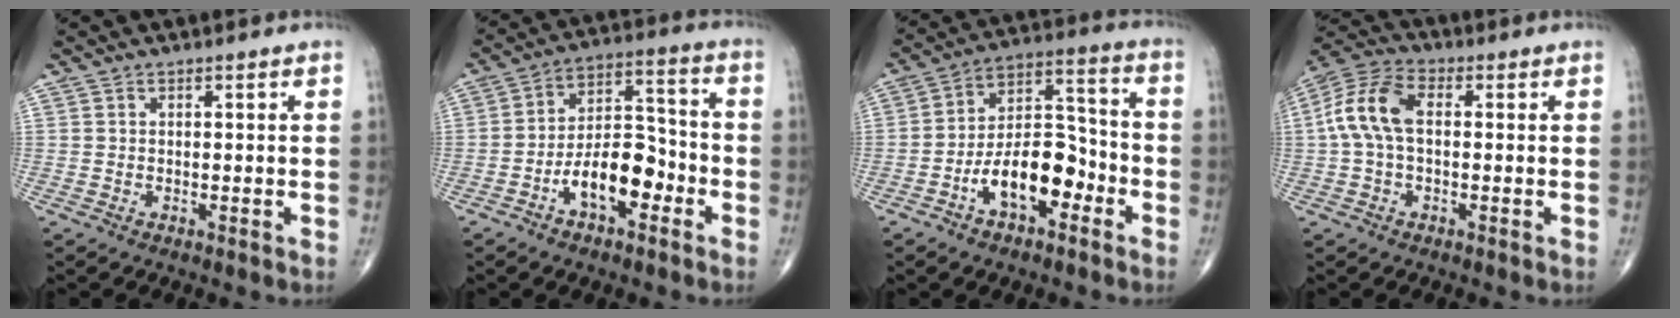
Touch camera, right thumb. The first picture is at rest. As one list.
[{"total": 11.9, "force": [-5.0, 6.2, 8.9], "torque": [-0.131, 0.046, -0.088]}, {"total": 13.6, "force": [-5.5, 7.3, 10.0], "torque": [-0.145, 0.053, -0.099]}, {"total": 10.2, "force": [0.5, 5.9, 8.3], "torque": [-0.180, 0.030, 0.002]}]